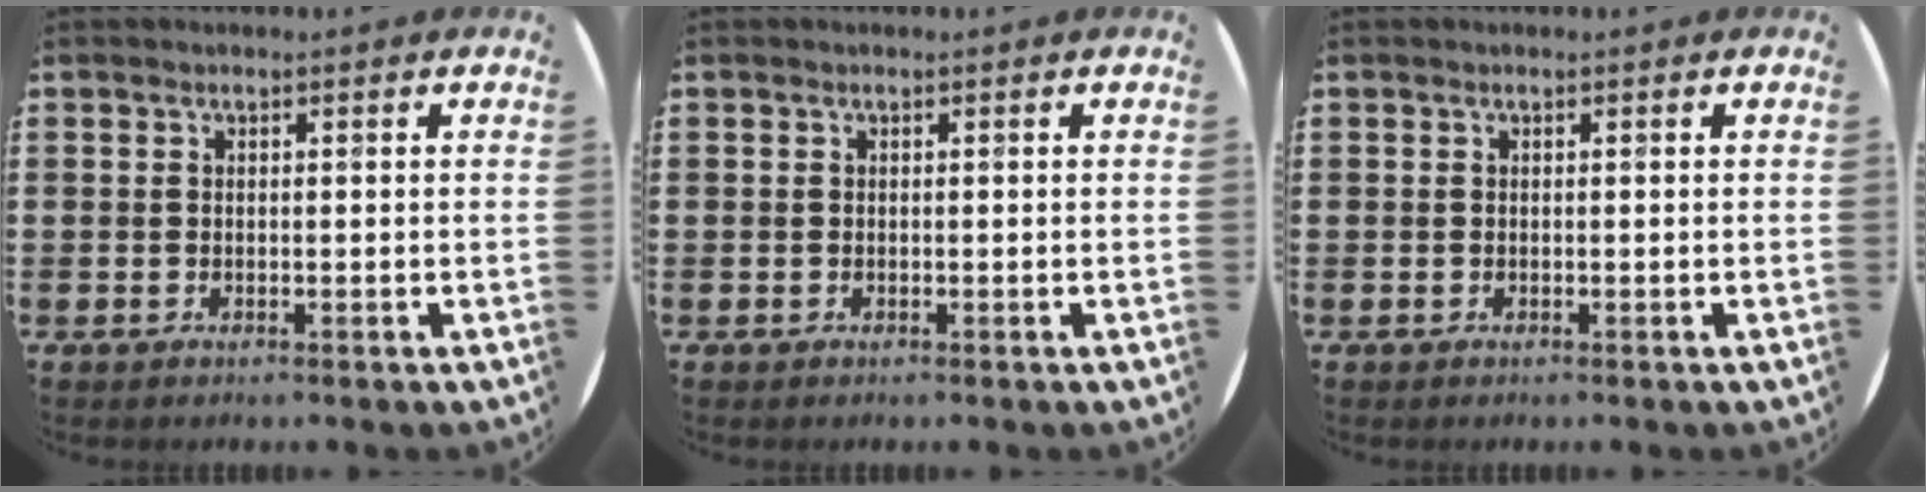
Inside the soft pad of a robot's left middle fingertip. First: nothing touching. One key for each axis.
{"total": 0.0}
{"total": 0.0}